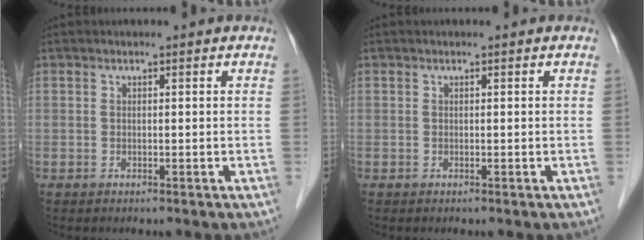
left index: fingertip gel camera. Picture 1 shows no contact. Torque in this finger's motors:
{"motor_torque": [0.00, 0.00, 0.00, 0.00]}